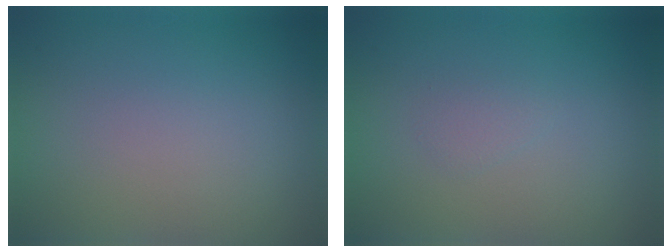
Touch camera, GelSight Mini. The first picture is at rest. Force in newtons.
{"total": 0.7, "press": 0.7, "slide": 0.1}